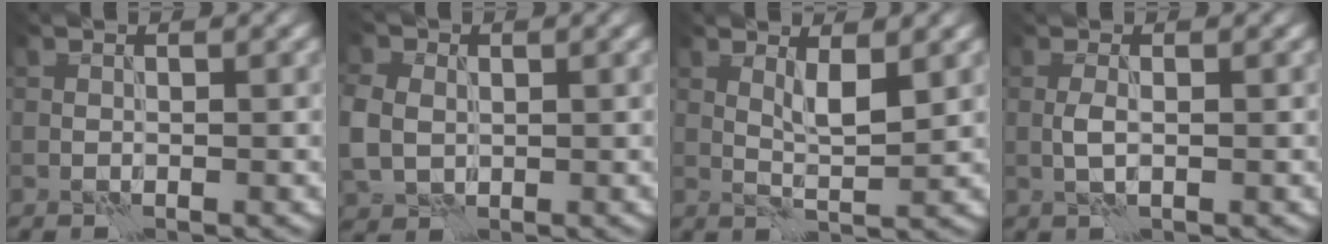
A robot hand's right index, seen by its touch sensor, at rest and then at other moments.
{"total": 4.5, "force": [0.3, 3.8, 2.5], "torque": [-0.073, 0.004, 0.009]}
{"total": 2.5, "force": [1.4, 0.3, 2.0], "torque": [-0.037, -0.004, 0.027]}
{"total": 1.3, "force": [-0.2, 0.4, 1.2], "torque": [-0.027, 0.002, -0.004]}